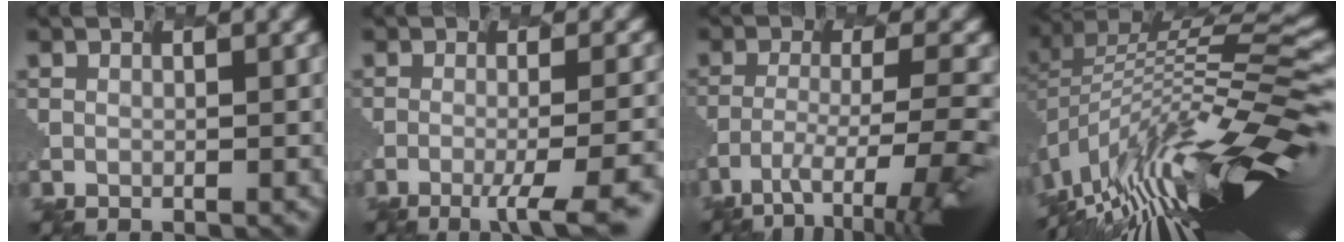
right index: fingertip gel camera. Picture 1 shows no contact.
{"total": 7.0, "force": [-3.6, 1.8, 5.7], "torque": [-0.077, -0.004, -0.043]}
{"total": 8.3, "force": [-5.7, 1.7, 5.8], "torque": [-0.107, -0.009, -0.082]}
{"total": 13.2, "force": [-5.5, 2.9, 11.7], "torque": [-0.209, 0.033, -0.103]}